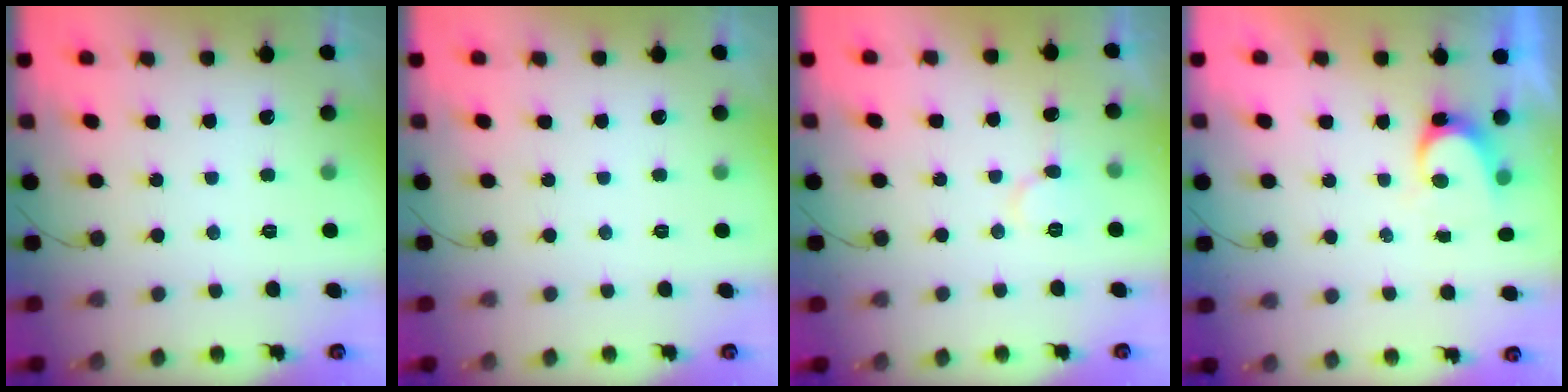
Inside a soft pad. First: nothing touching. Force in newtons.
{"total": 0.0}
{"total": 5.1, "press": 5.1, "slide": 0.3}
{"total": 4.5, "press": 4.5, "slide": 0.3}